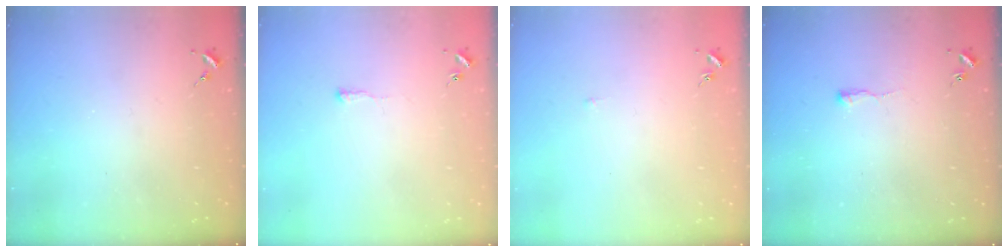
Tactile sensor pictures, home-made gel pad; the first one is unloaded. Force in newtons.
{"total": 4.0, "press": 3.9, "slide": 0.5}
{"total": 2.6, "press": 2.6, "slide": 0.3}
{"total": 3.0, "press": 3.0, "slide": 0.5}